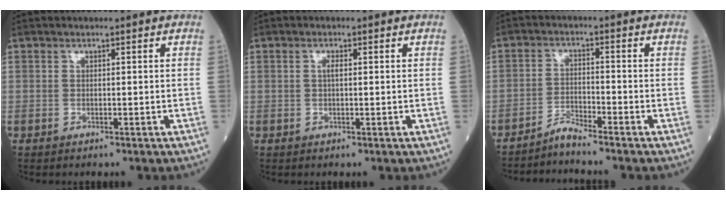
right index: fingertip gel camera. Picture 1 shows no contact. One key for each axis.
{"total": 1.1, "fx": 0.1, "fy": 0.3, "fz": 1.0, "tx": -0.022, "ty": 0.002, "tz": 0.001}
{"total": 3.1, "fx": -3.0, "fy": -0.9, "fz": 0.3, "tx": -0.008, "ty": -0.019, "tz": -0.058}